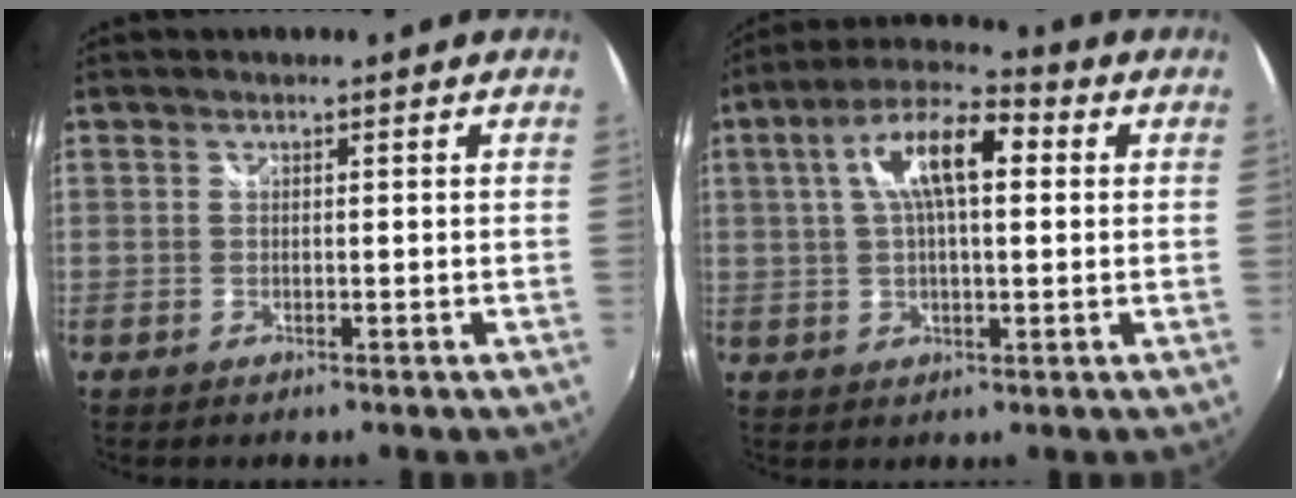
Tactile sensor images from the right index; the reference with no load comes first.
{"total": 11.9, "force": [2.7, 4.5, 10.7], "torque": [-0.190, 0.027, 0.039]}